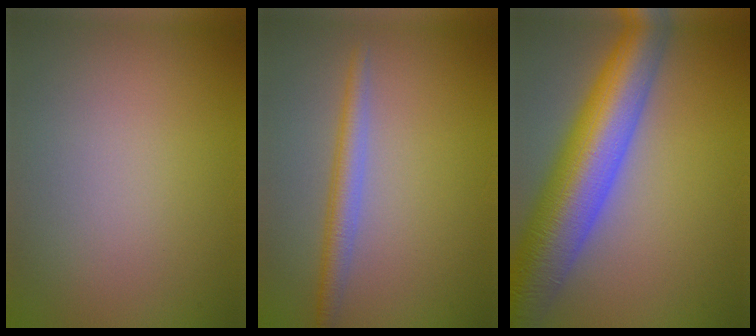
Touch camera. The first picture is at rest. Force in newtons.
{"total": 2.4, "press": 2.4, "slide": 0.1}
{"total": 11.1, "press": 11.0, "slide": 0.5}